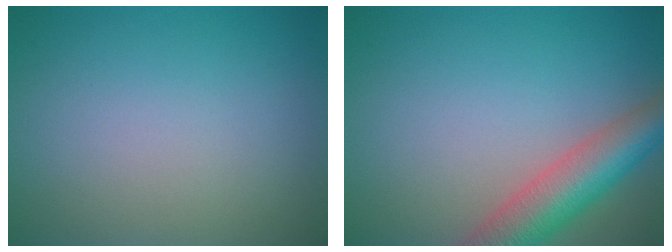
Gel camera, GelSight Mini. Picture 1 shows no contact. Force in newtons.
{"total": 6.4, "press": 6.4, "slide": 0.4}